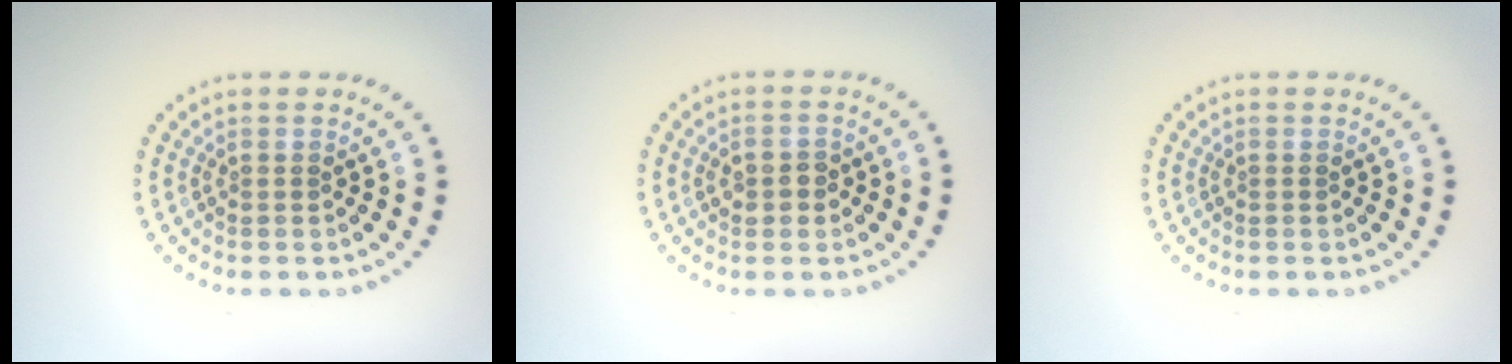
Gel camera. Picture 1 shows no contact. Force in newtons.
{"total": 1.8, "press": 1.8, "slide": 0.1}
{"total": 0.0}